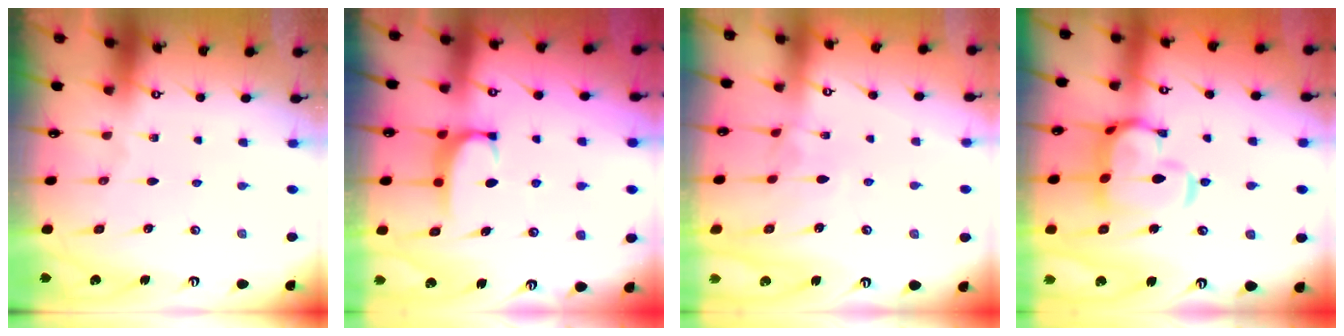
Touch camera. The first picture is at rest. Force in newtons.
{"total": 1.9, "press": 1.8, "slide": 0.5}
{"total": 2.8, "press": 2.8, "slide": 0.4}
{"total": 9.4, "press": 9.4, "slide": 1.2}